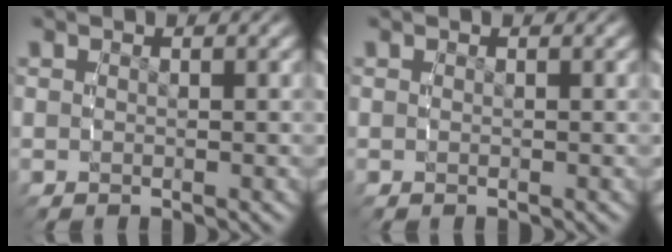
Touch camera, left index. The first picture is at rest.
{"total": 0.0}